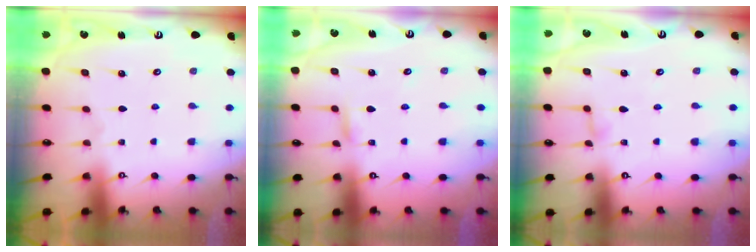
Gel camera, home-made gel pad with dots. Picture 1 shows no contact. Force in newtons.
{"total": 2.1, "press": 2.1, "slide": 0.1}
{"total": 2.5, "press": 2.5, "slide": 0.2}